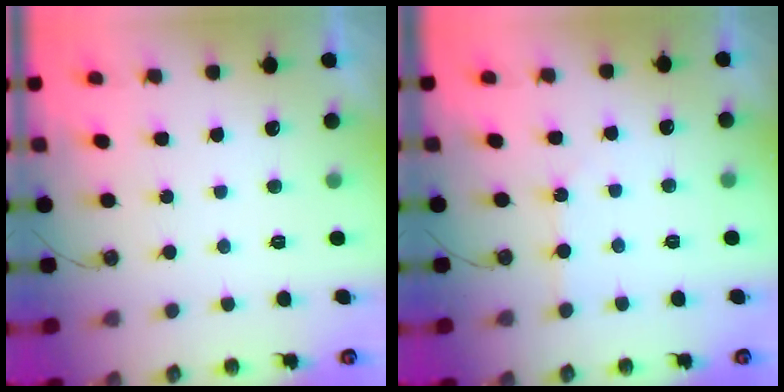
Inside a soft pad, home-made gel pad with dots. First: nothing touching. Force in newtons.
{"total": 1.5, "press": 1.5, "slide": 0.3}